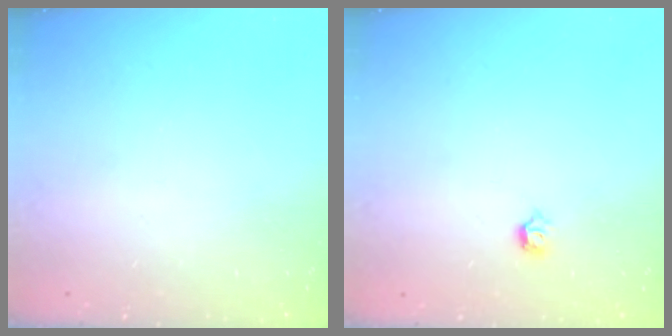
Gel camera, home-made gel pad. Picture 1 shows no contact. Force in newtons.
{"total": 3.2, "press": 3.1, "slide": 0.7}